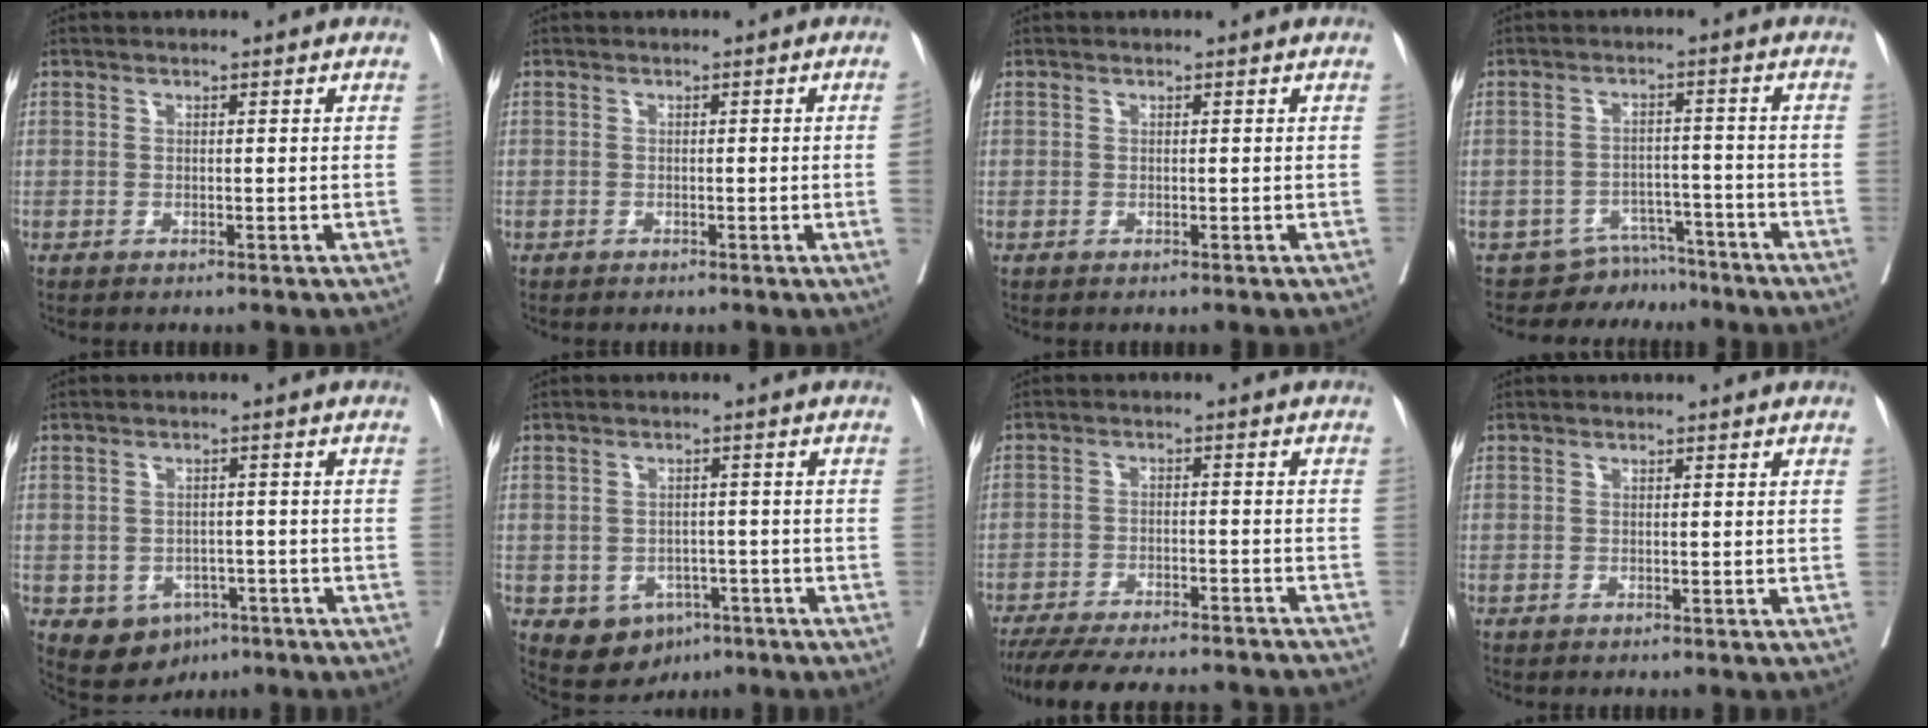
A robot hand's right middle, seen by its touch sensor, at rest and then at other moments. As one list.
[{"total": 1.2, "force": [-0.2, -0.3, 1.1], "torque": [-0.021, 0.000, -0.003]}, {"total": 0.0}, {"total": 5.7, "force": [-5.2, 2.1, -1.1], "torque": [0.020, 0.031, -0.076]}, {"total": 6.2, "force": [-3.1, 4.6, 2.8], "torque": [-0.044, 0.004, -0.034]}, {"total": 6.3, "force": [-3.1, 4.7, 2.9], "torque": [-0.045, 0.004, -0.034]}, {"total": 20.9, "force": [-19.0, 3.3, 8.2], "torque": [-0.154, -0.025, -0.254]}, {"total": 0.0}]